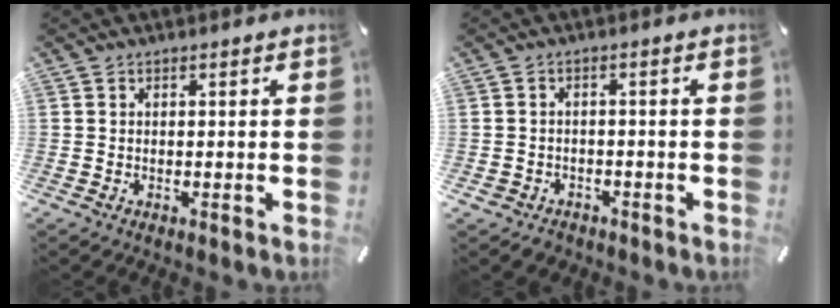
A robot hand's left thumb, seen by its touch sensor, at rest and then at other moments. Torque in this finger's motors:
{"motor_torque": [-0.16, -0.28, -0.13, 0.22, 0.02]}